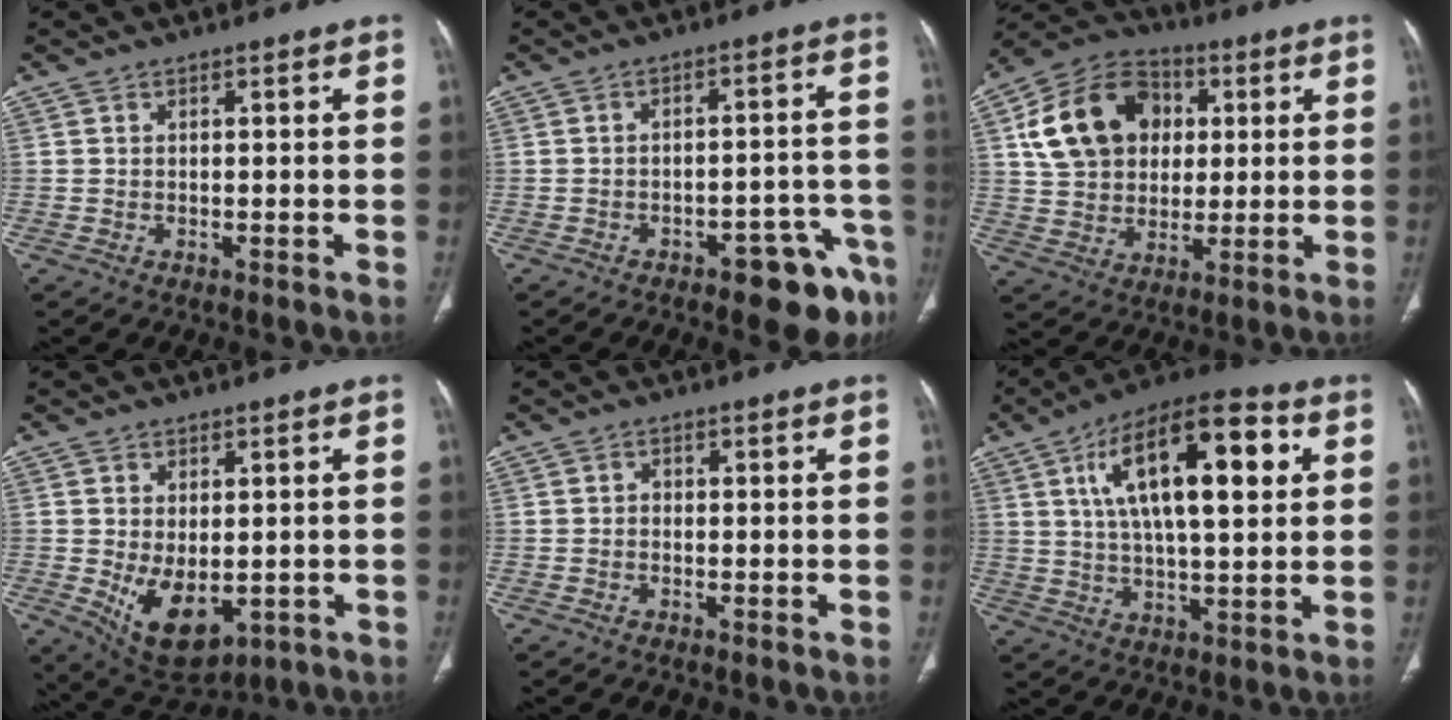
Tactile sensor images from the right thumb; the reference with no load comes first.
{"total": 11.4, "force": [-7.2, 4.0, 7.8], "torque": [-0.066, 0.053, -0.089]}
{"total": 17.4, "force": [4.2, 13.6, 10.1], "torque": [-0.160, 0.012, 0.072]}
{"total": 9.6, "force": [-1.6, 5.5, 7.7], "torque": [-0.115, -0.013, 0.000]}
{"total": 0.6, "force": [-0.2, 0.5, 0.3], "torque": [-0.001, 0.003, -0.007]}
{"total": 19.9, "force": [6.1, 7.6, 17.4], "torque": [-0.268, 0.005, 0.092]}